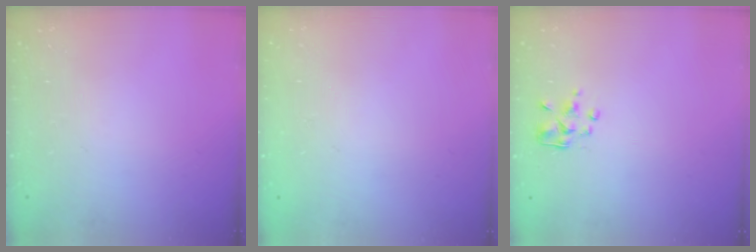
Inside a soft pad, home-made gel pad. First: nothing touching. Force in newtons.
{"total": 1.6, "press": 1.6, "slide": 0.2}
{"total": 2.4, "press": 2.3, "slide": 0.6}